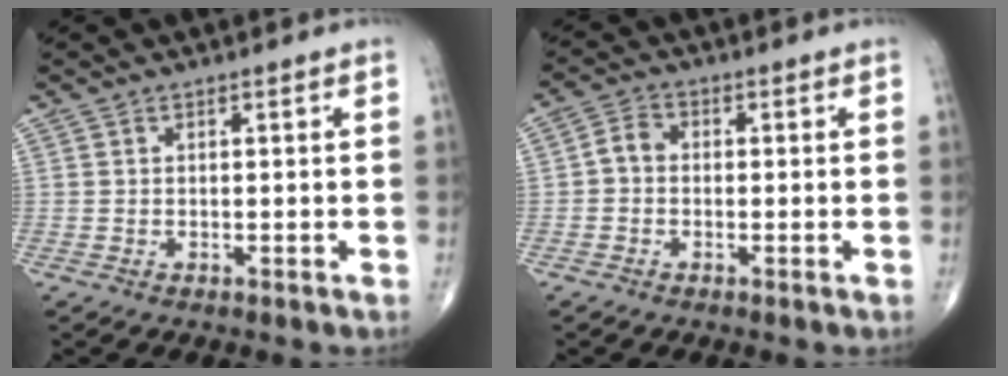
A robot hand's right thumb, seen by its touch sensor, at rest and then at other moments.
{"total": 3.2, "force": [-0.4, 2.5, 2.0], "torque": [-0.028, 0.011, -0.019]}